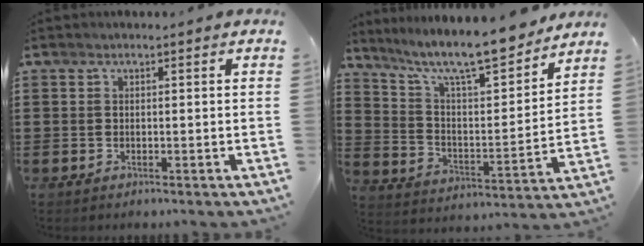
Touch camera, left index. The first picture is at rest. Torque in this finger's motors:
{"motor_torque": [2.14, 0.00, 0.37, 0.21]}